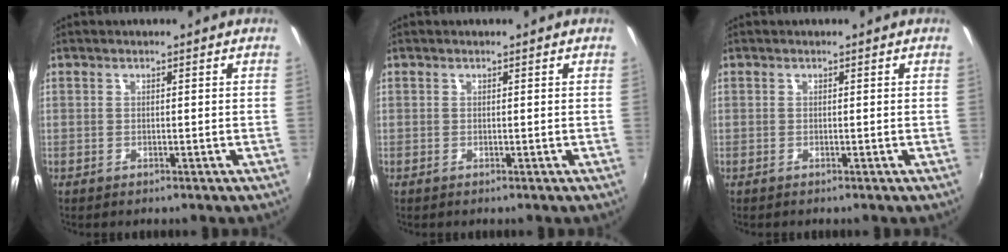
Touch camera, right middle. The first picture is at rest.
{"total": 0.0}
{"total": 0.0}